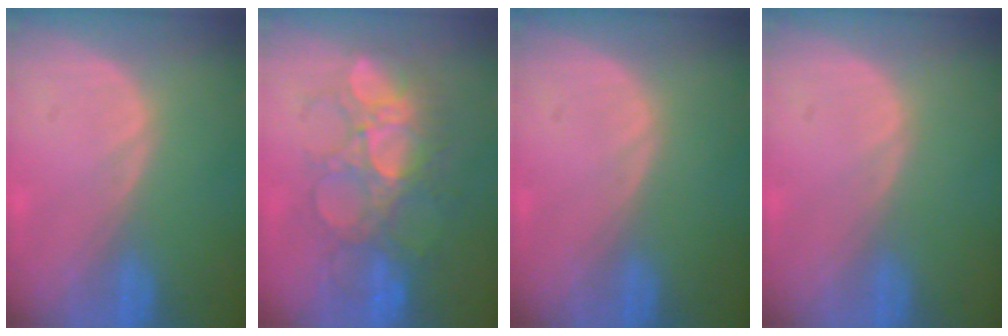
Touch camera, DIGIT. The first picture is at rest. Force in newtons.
{"total": 9.0, "press": 8.8, "slide": 2.0}
{"total": 0.0}
{"total": 0.0}